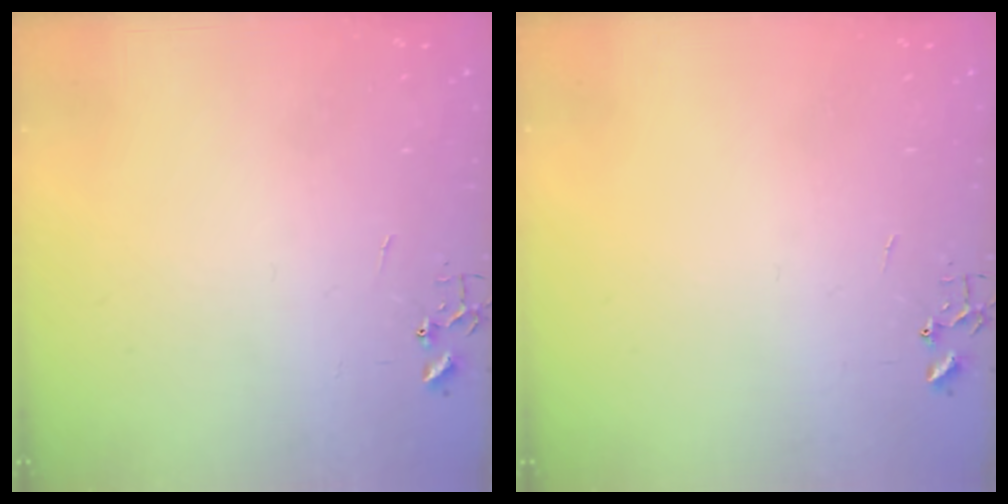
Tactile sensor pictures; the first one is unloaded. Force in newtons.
{"total": 0.0}